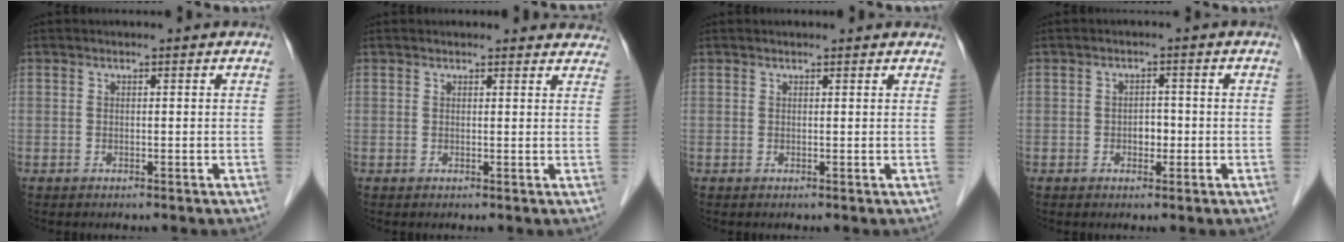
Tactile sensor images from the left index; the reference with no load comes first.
{"total": 7.0, "force": [6.6, 2.0, 1.0], "torque": [0.017, 0.007, 0.048]}
{"total": 2.7, "force": [2.5, 0.7, 0.8], "torque": [-0.011, 0.018, 0.021]}
{"total": 2.0, "force": [-0.6, 1.3, 1.4], "torque": [-0.017, 0.006, -0.008]}